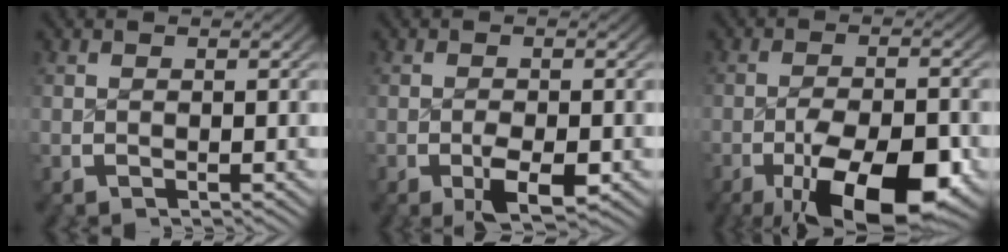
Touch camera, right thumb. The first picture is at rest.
{"total": 4.1, "force": [-1.9, 2.1, 3.0], "torque": [-0.062, -0.014, -0.034]}
{"total": 12.3, "force": [-5.5, 6.2, 9.1], "torque": [-0.171, -0.046, -0.074]}